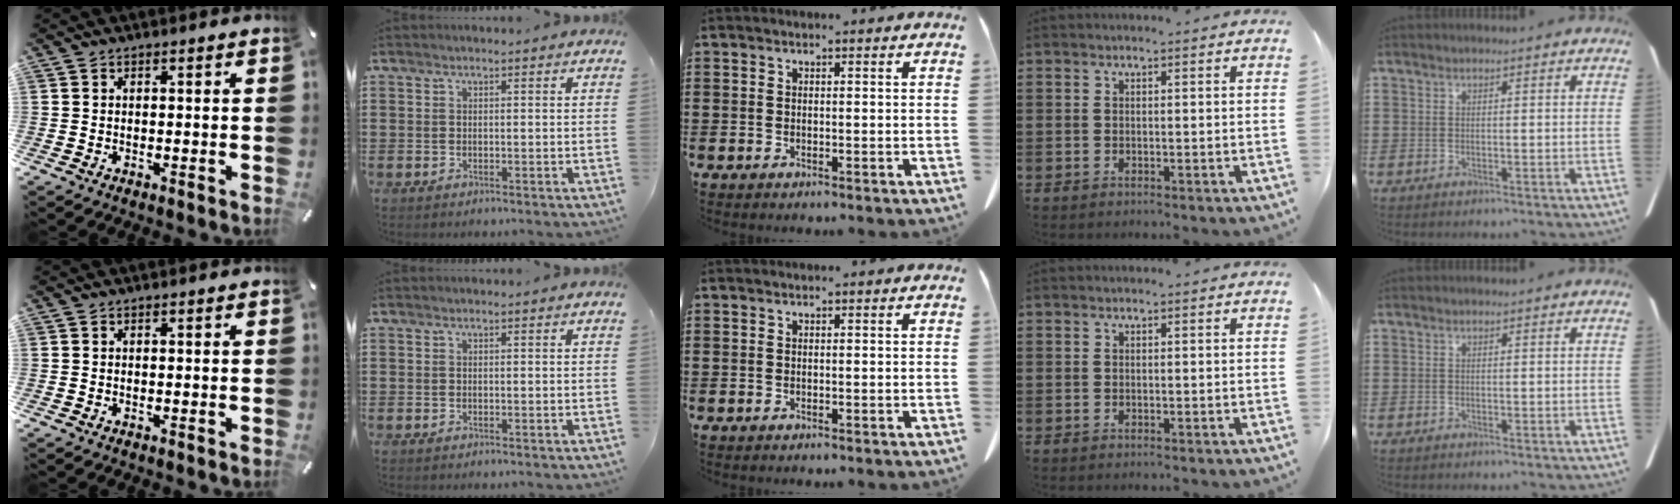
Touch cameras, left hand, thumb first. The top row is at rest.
{}